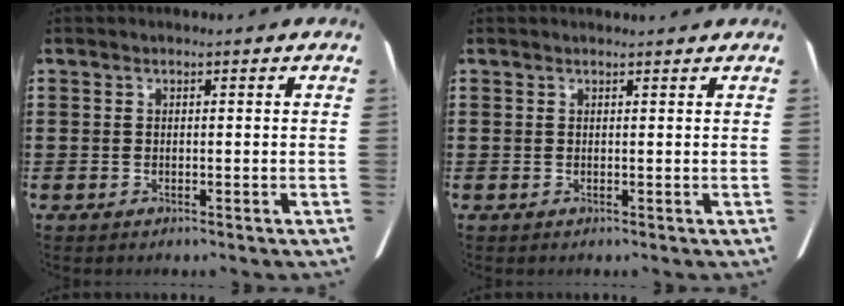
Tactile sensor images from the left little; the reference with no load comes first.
{"total": 0.7, "force": [0.7, 0.0, 0.2], "torque": [0.002, -0.002, 0.011]}